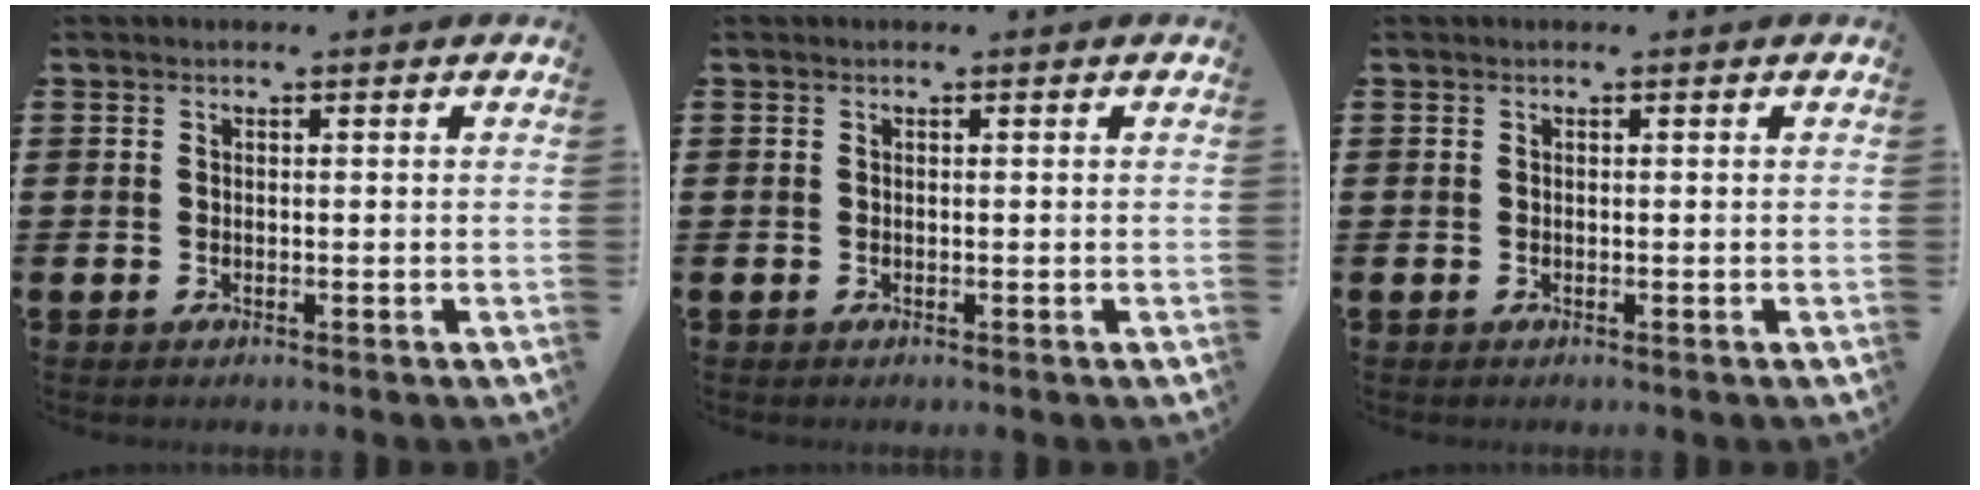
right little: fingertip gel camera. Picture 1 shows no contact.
{"total": 0.0}
{"total": 0.0}